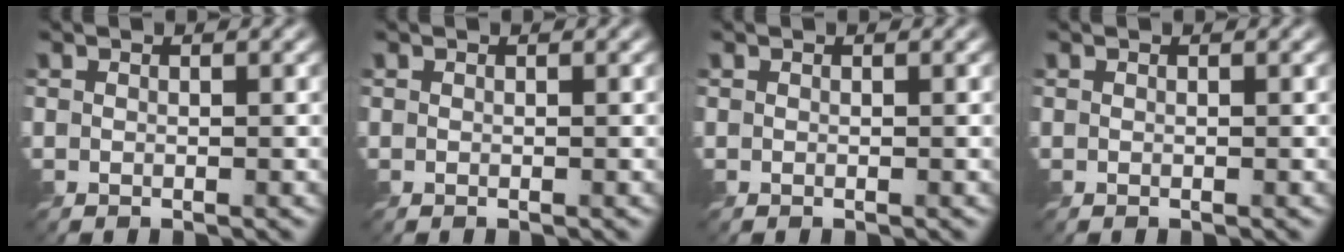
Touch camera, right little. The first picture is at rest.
{"total": 0.0}
{"total": 0.0}
{"total": 0.0}